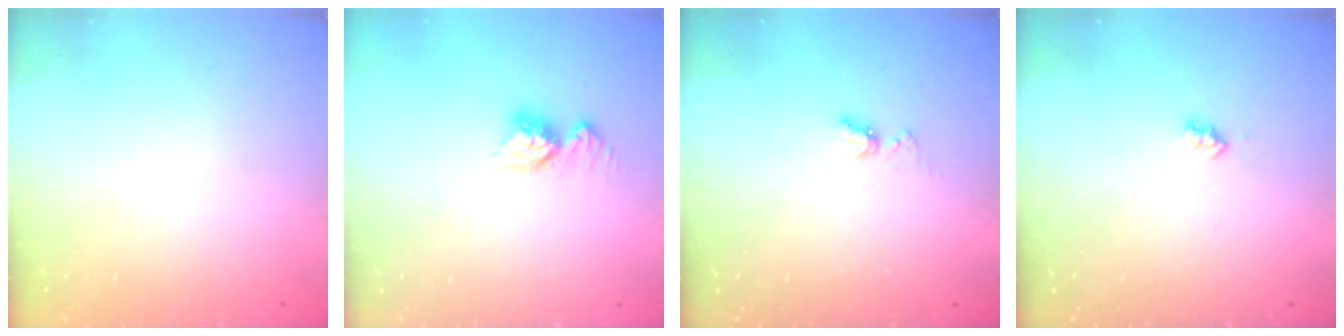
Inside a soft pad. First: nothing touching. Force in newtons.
{"total": 9.4, "press": 9.4, "slide": 0.9}
{"total": 4.4, "press": 4.4, "slide": 0.6}
{"total": 2.6, "press": 2.5, "slide": 0.4}